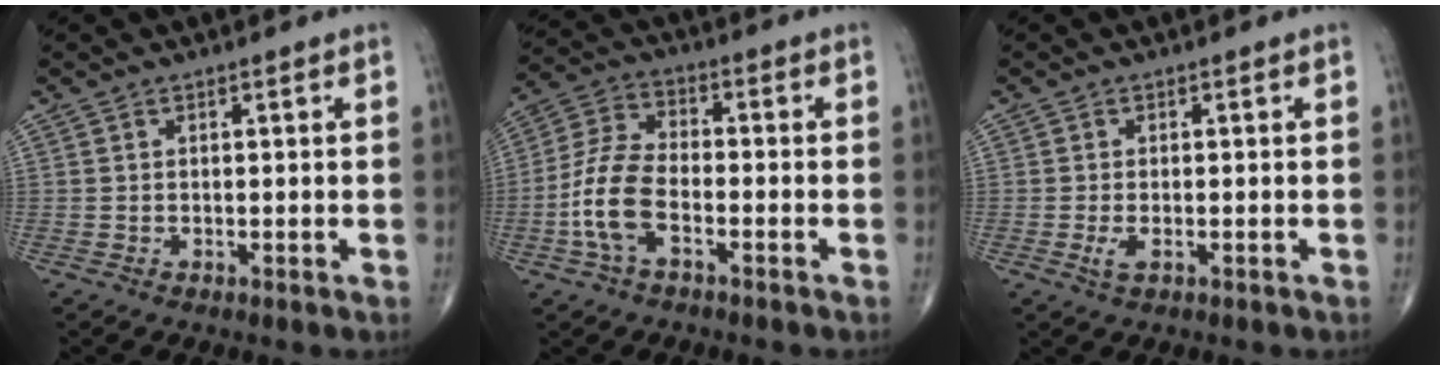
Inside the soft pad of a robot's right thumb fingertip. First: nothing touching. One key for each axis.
{"total": 10.2, "fx": -3.5, "fy": 5.1, "fz": 8.1, "tx": -0.177, "ty": 0.032, "tz": -0.073}
{"total": 2.1, "fx": -0.8, "fy": 0.8, "fz": 1.8, "tx": -0.040, "ty": -0.003, "tz": -0.015}